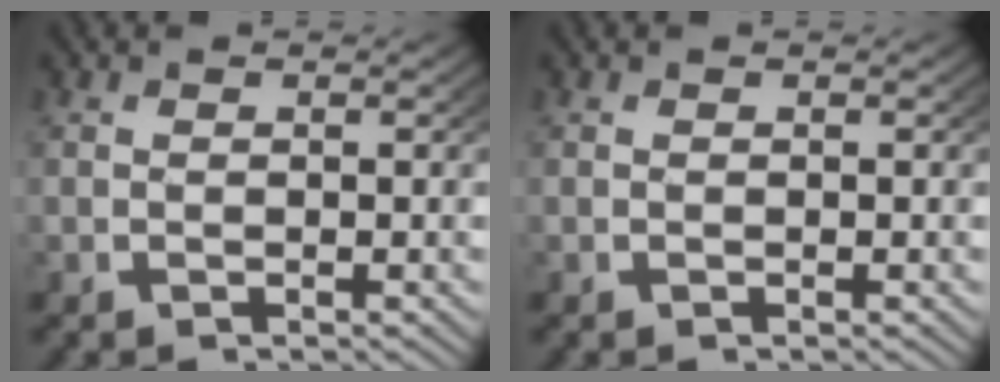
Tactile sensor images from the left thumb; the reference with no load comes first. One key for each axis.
{"total": 0.0}